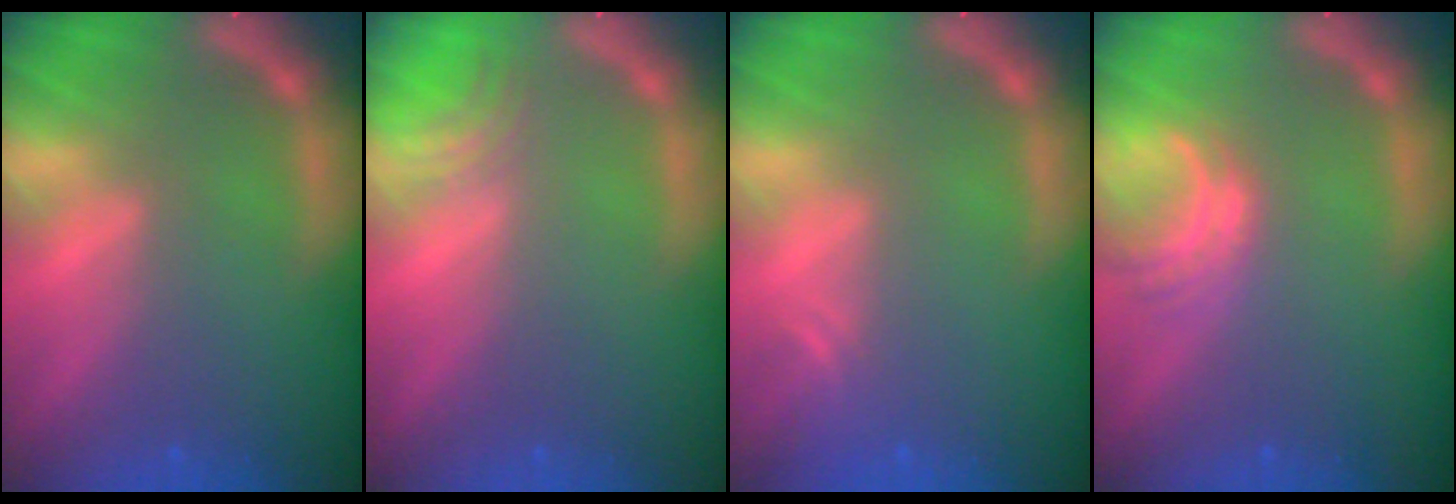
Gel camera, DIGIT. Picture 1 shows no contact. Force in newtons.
{"total": 2.0}
{"total": 1.5}
{"total": 3.0}